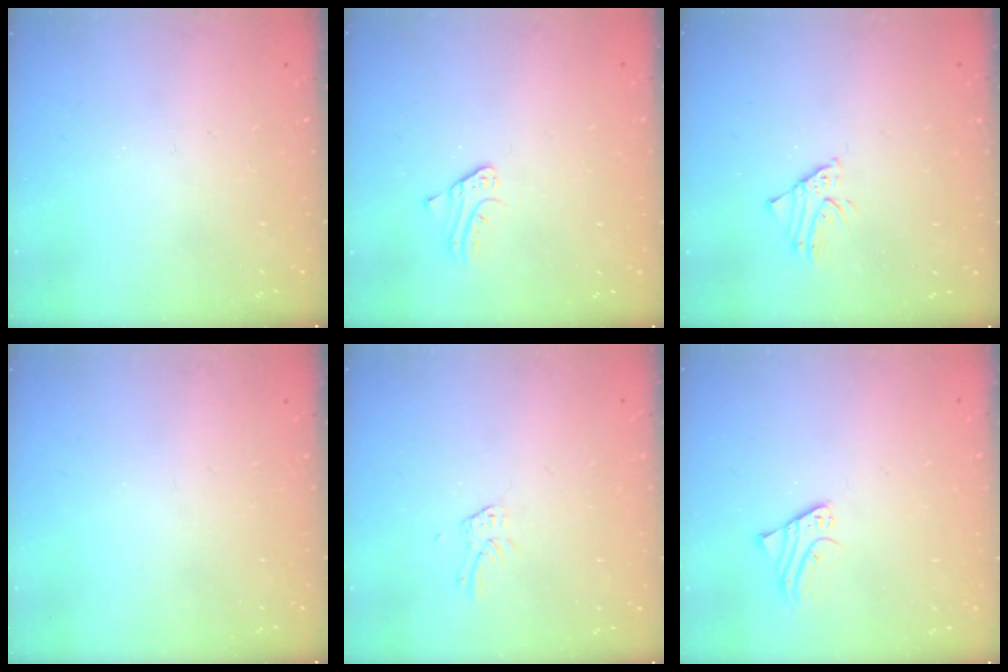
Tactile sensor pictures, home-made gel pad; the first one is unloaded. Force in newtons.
{"total": 1.8, "press": 1.7, "slide": 0.2}
{"total": 1.7, "press": 1.7, "slide": 0.1}
{"total": 0.0}
{"total": 3.8, "press": 3.7, "slide": 0.3}
{"total": 2.0, "press": 2.0, "slide": 0.2}